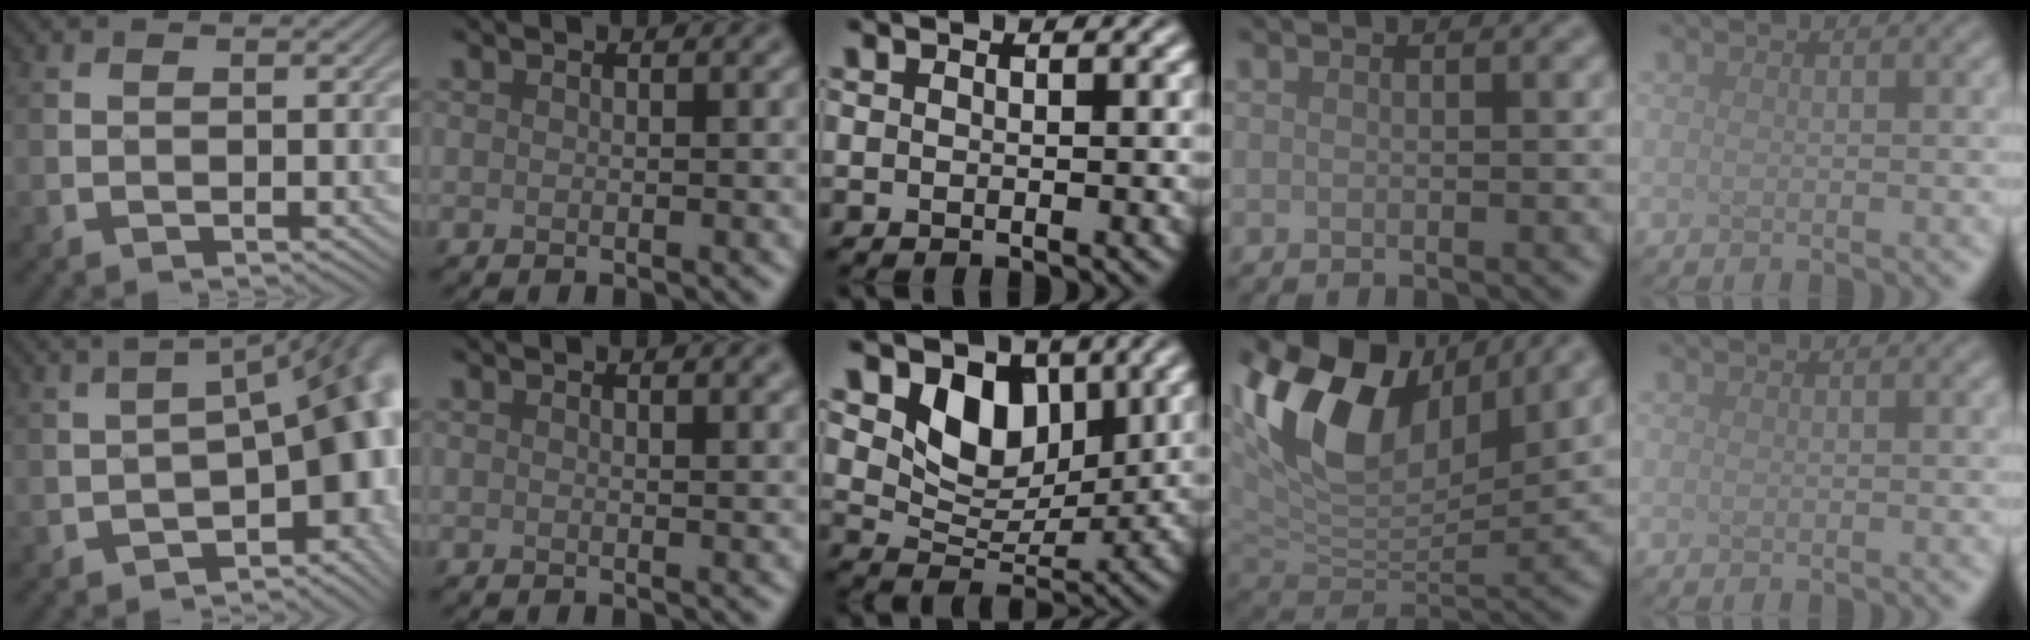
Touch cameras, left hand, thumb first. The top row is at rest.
{"thumb": {"total": 15.6, "force": [-4.2, 7.6, 13.0], "torque": [-0.134, -0.024, -0.040]}, "index": {"total": 1.8, "force": [1.3, 0.6, 1.0], "torque": [-0.004, 0.006, 0.008]}, "middle": {"total": 5.5, "force": [2.3, 3.8, 3.2], "torque": [-0.066, -0.017, 0.039]}, "ring": {"total": 12.2, "force": [5.3, 6.9, 8.5], "torque": [-0.173, 0.013, 0.099]}}